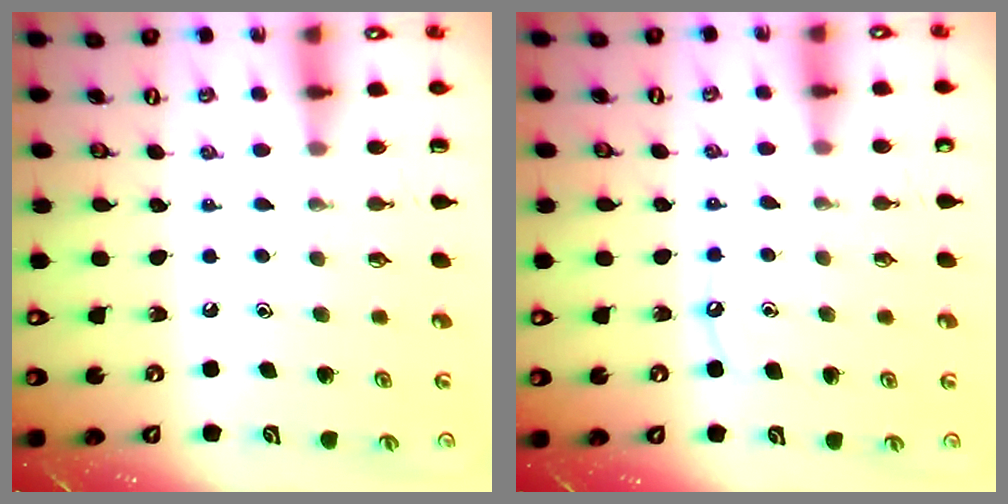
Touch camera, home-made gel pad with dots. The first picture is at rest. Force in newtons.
{"total": 7.3, "press": 7.2, "slide": 0.7}